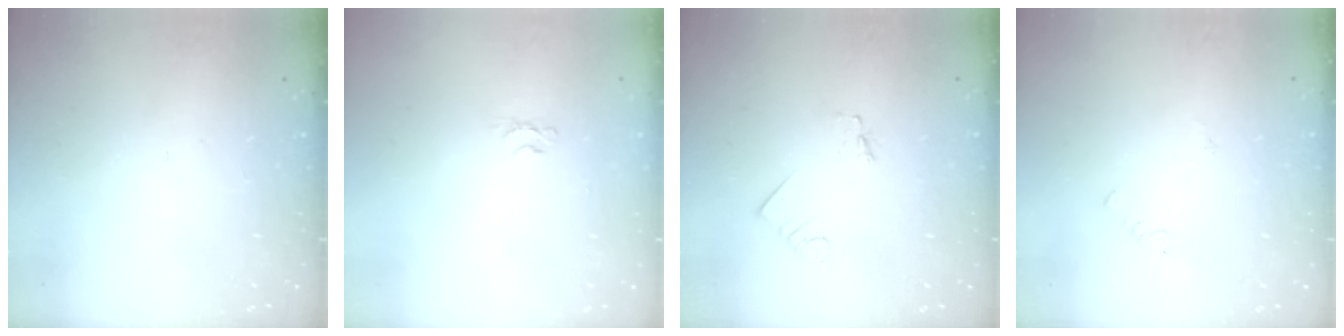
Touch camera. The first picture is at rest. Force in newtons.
{"total": 2.0, "press": 2.0, "slide": 0.3}
{"total": 2.7, "press": 2.7, "slide": 0.3}
{"total": 2.1, "press": 2.1, "slide": 0.3}